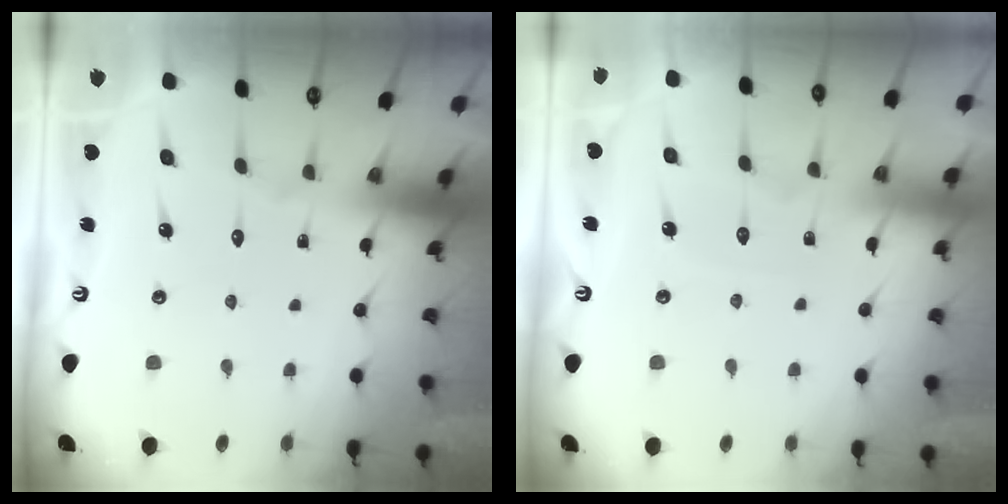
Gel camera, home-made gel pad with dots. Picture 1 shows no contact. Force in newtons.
{"total": 3.2, "press": 3.2, "slide": 0.4}